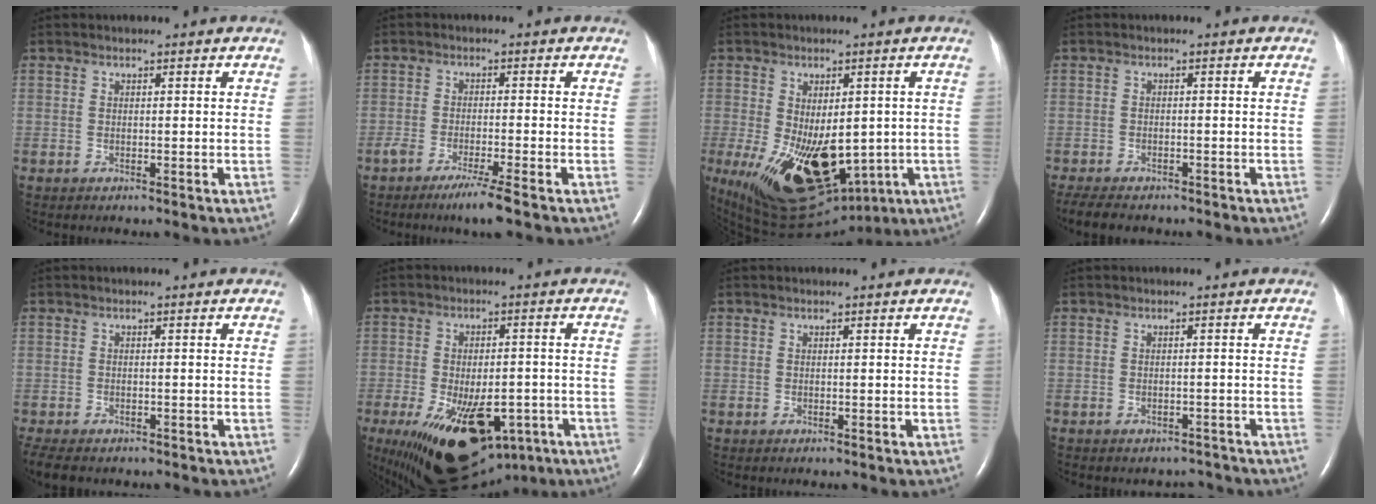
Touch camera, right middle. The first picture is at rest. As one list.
[{"total": 4.8, "force": [-3.3, -0.4, 3.5], "torque": [-0.065, -0.013, -0.061]}, {"total": 22.2, "force": [-7.0, 11.9, 17.4], "torque": [-0.284, -0.031, -0.077]}, {"total": 6.8, "force": [-5.7, 2.1, 3.0], "torque": [-0.054, -0.011, -0.083]}, {"total": 6.4, "force": [-5.1, 2.5, 3.0], "torque": [-0.056, -0.013, -0.075]}, {"total": 20.1, "force": [-9.9, 10.5, 14.0], "torque": [-0.245, -0.019, -0.133]}, {"total": 0.0}, {"total": 3.4, "force": [-3.0, 1.5, 0.2], "torque": [-0.001, 0.005, -0.036]}]